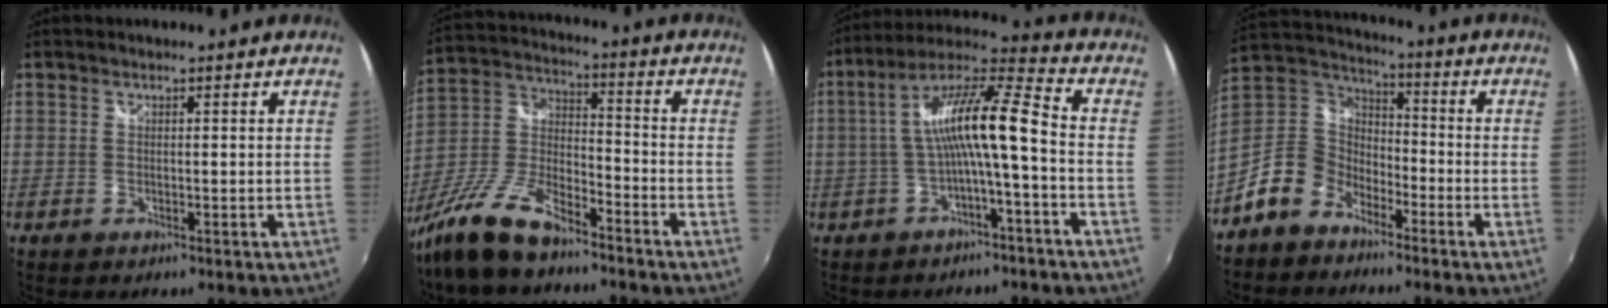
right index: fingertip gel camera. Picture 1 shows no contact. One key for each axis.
{"total": 14.8, "fx": -10.5, "fy": 4.8, "fz": 9.2, "tx": -0.212, "ty": -0.010, "tz": -0.206}
{"total": 11.8, "fx": -2.2, "fy": 1.2, "fz": 11.5, "tx": -0.229, "ty": 0.022, "tz": -0.038}
{"total": 12.4, "fx": -8.1, "fy": 8.2, "fz": 4.4, "tx": -0.114, "ty": 0.027, "tz": -0.159}